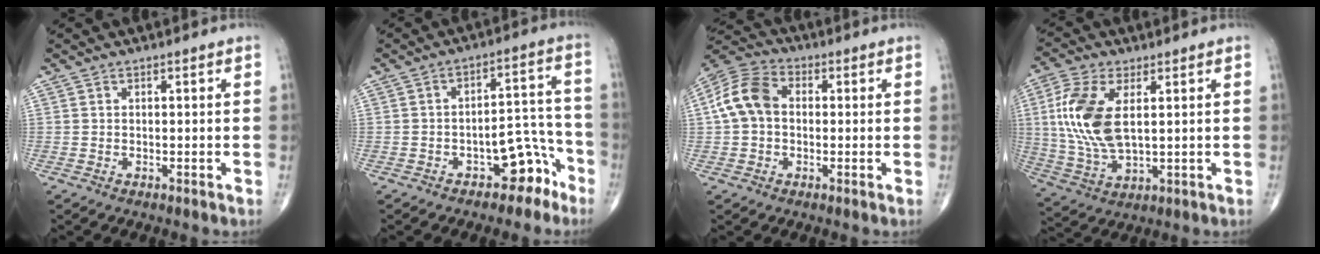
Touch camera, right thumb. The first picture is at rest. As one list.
[{"total": 8.8, "force": [-5.4, 4.7, 5.2], "torque": [-0.036, 0.069, -0.074]}, {"total": 10.0, "force": [0.5, 7.4, 6.8], "torque": [-0.131, 0.030, -0.003]}, {"total": 13.6, "force": [2.6, 6.7, 11.5], "torque": [-0.256, -0.007, 0.057]}]